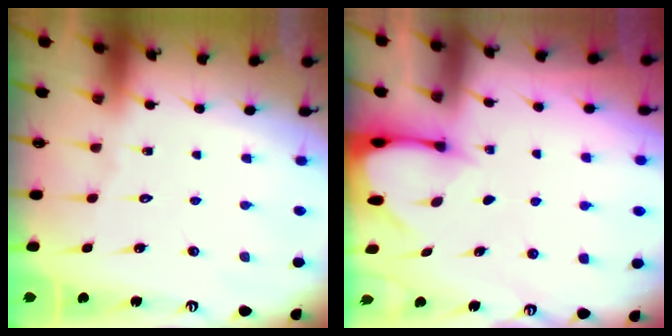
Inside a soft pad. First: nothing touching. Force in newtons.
{"total": 2.6, "press": 2.5, "slide": 0.4}